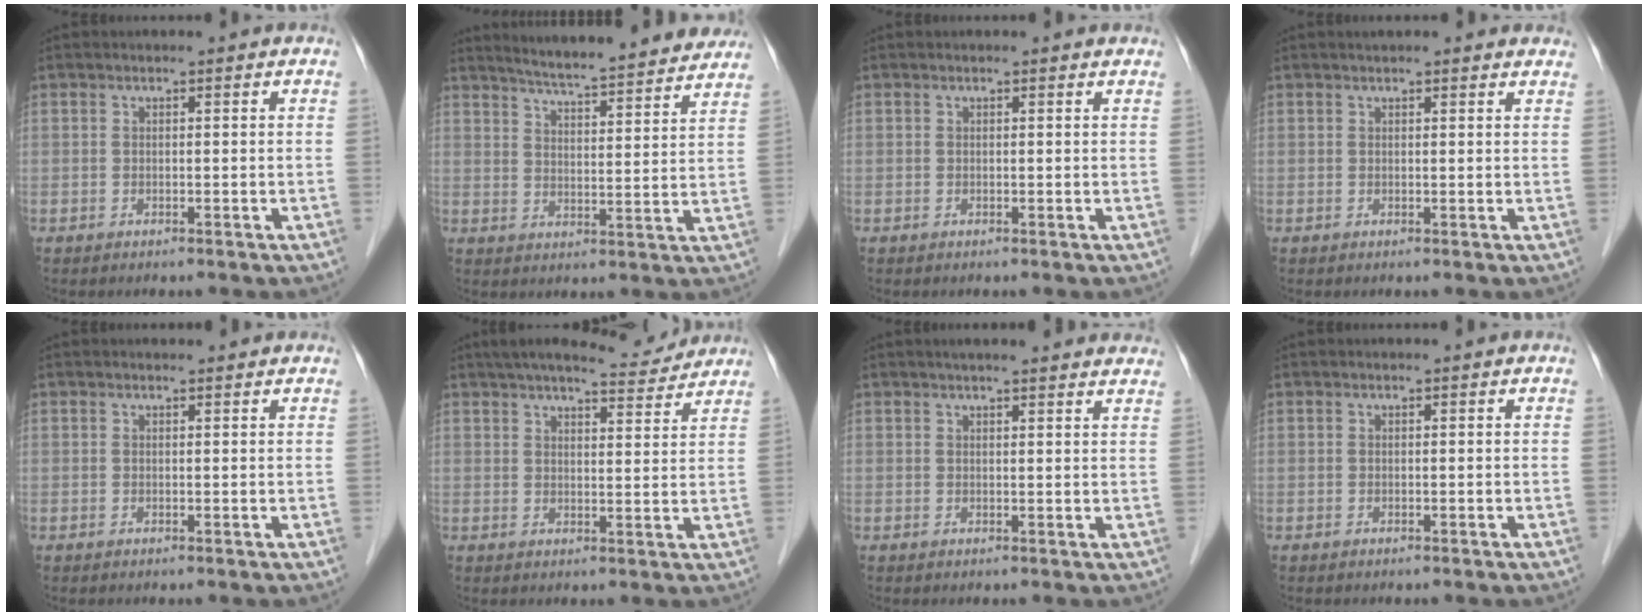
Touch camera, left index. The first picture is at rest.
{"total": 19.2, "force": [17.8, 1.5, 7.1], "torque": [-0.104, -0.010, 0.231]}
{"total": 1.1, "force": [1.1, 0.3, 0.2], "torque": [-0.015, 0.001, 0.006]}
{"total": 6.6, "force": [5.9, 1.4, 2.6], "torque": [-0.031, 0.022, 0.063]}
{"total": 1.6, "force": [1.5, 0.3, 0.4], "torque": [-0.013, 0.007, 0.017]}
{"total": 10.4, "force": [9.5, 1.6, 4.0], "torque": [-0.058, 0.010, 0.124]}
{"total": 12.0, "force": [10.7, 1.5, 5.2], "torque": [-0.059, 0.024, 0.118]}
{"total": 0.0}